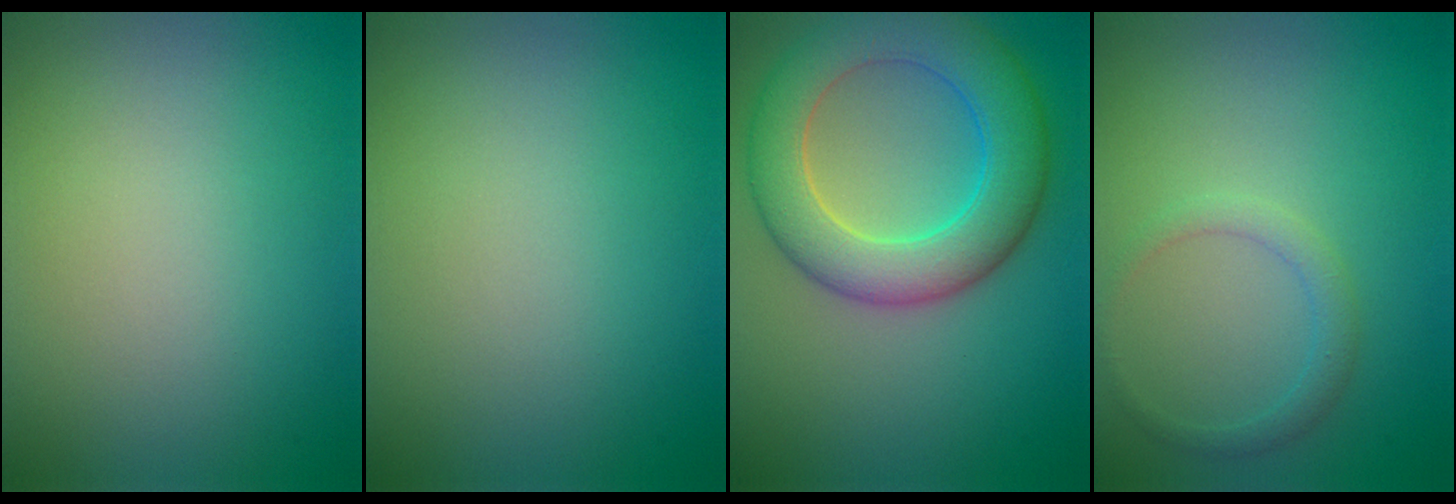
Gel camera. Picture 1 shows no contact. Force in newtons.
{"total": 0.0}
{"total": 7.9, "press": 7.9, "slide": 0.3}
{"total": 1.7, "press": 1.7, "slide": 0.1}